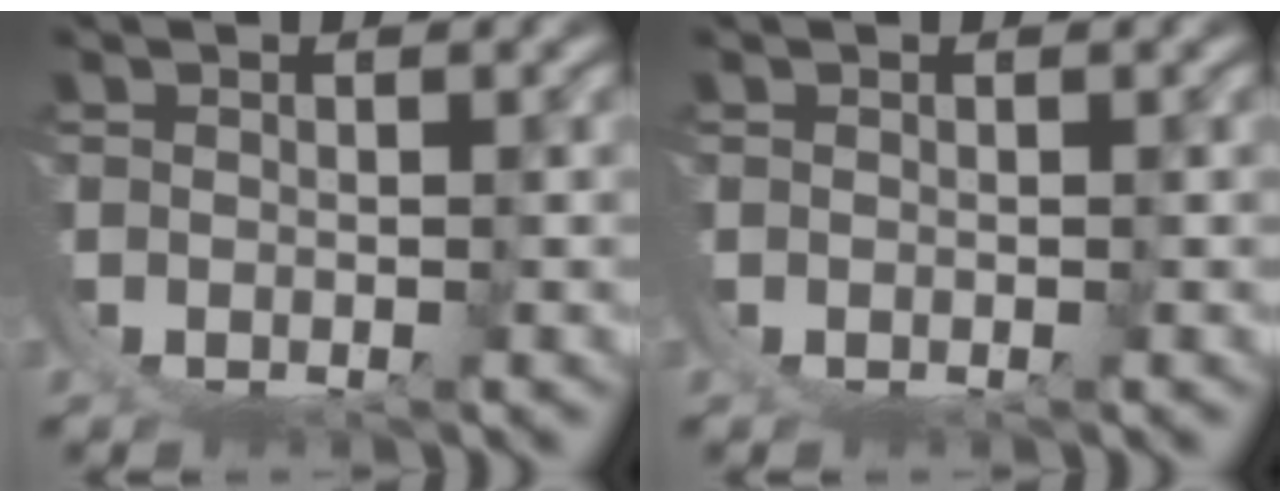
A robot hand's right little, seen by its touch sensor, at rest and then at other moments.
{"total": 0.0}